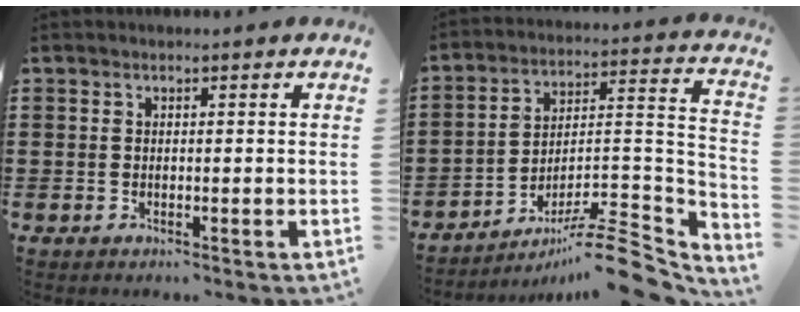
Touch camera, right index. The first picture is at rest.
{"total": 11.0, "force": [-8.6, 1.5, 6.6], "torque": [-0.094, 0.022, -0.165]}